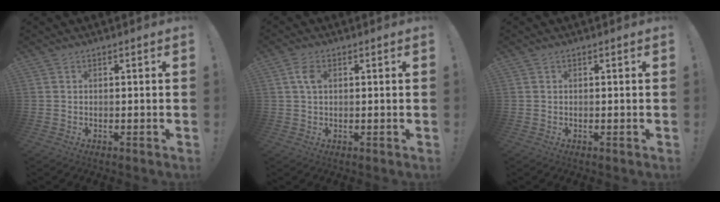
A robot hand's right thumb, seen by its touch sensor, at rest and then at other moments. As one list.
[{"total": 4.0, "force": [1.2, 2.4, 3.0], "torque": [-0.070, 0.005, 0.019]}, {"total": 0.0}]